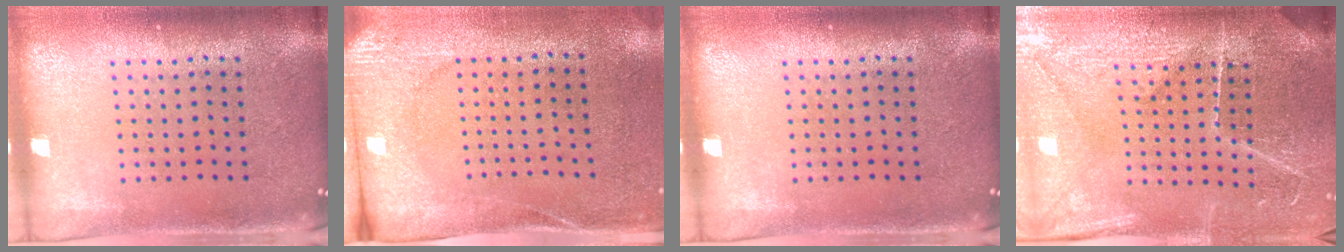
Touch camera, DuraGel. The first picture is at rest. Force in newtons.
{"total": 2.6, "press": 2.0, "slide": 1.6}
{"total": 0.0}
{"total": 3.9, "press": 3.7, "slide": 1.3}